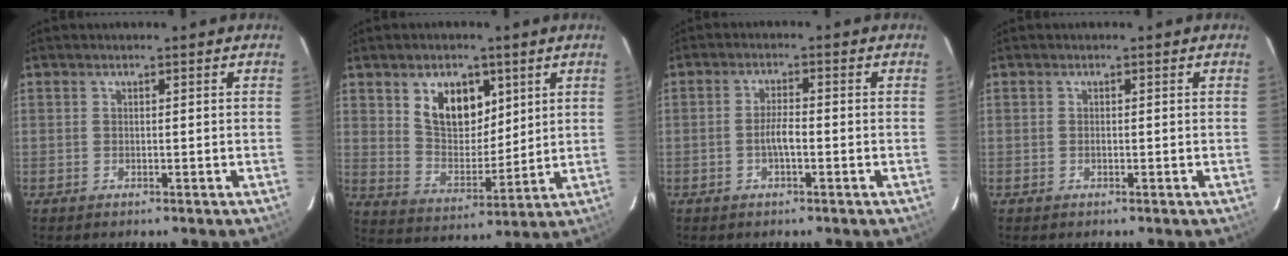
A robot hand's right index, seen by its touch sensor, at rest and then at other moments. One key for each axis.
{"total": 11.1, "fx": 5.2, "fy": 7.0, "fz": 6.9, "tx": -0.115, "ty": 0.005, "tz": 0.103}
{"total": 3.1, "fx": -1.0, "fy": 0.7, "fz": 2.8, "tx": -0.055, "ty": 0.003, "tz": -0.018}
{"total": 0.0}